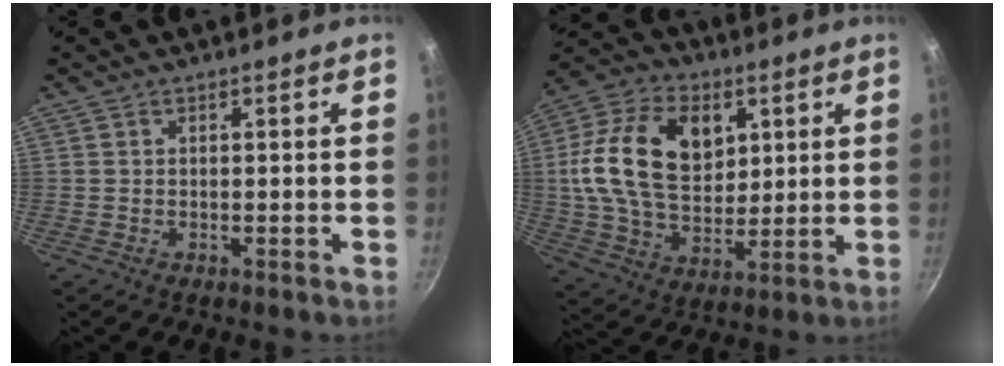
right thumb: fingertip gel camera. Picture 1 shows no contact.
{"total": 20.2, "force": [4.7, 13.7, 14.1], "torque": [-0.238, -0.002, 0.077]}